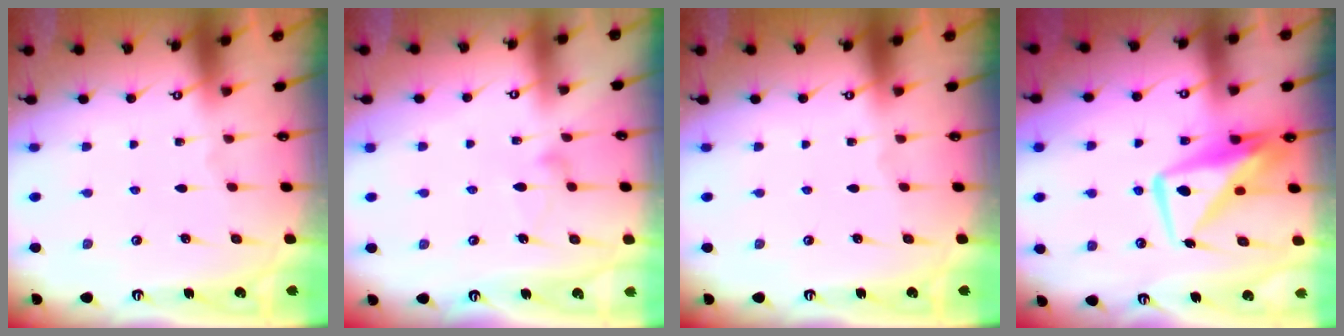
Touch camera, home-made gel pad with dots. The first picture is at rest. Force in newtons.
{"total": 8.8, "press": 8.8, "slide": 0.5}
{"total": 0.0}
{"total": 9.8, "press": 9.7, "slide": 1.3}